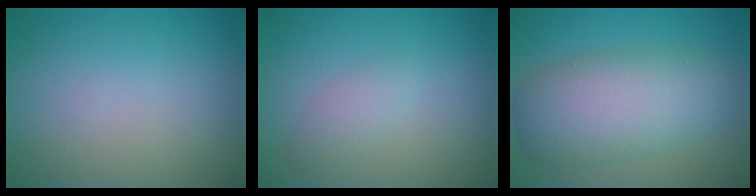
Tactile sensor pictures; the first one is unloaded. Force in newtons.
{"total": 1.5, "press": 1.5, "slide": 0.0}
{"total": 7.7, "press": 7.6, "slide": 0.5}